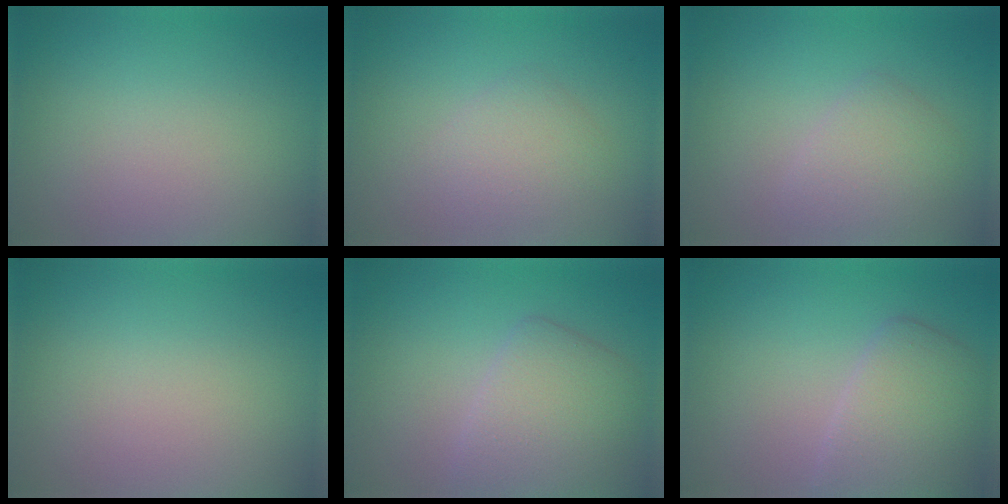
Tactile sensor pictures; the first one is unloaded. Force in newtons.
{"total": 2.1, "press": 2.1, "slide": 0.0}
{"total": 2.4, "press": 2.4, "slide": 0.1}
{"total": 0.0}
{"total": 4.0, "press": 4.0, "slide": 0.0}
{"total": 4.0, "press": 3.9, "slide": 0.3}